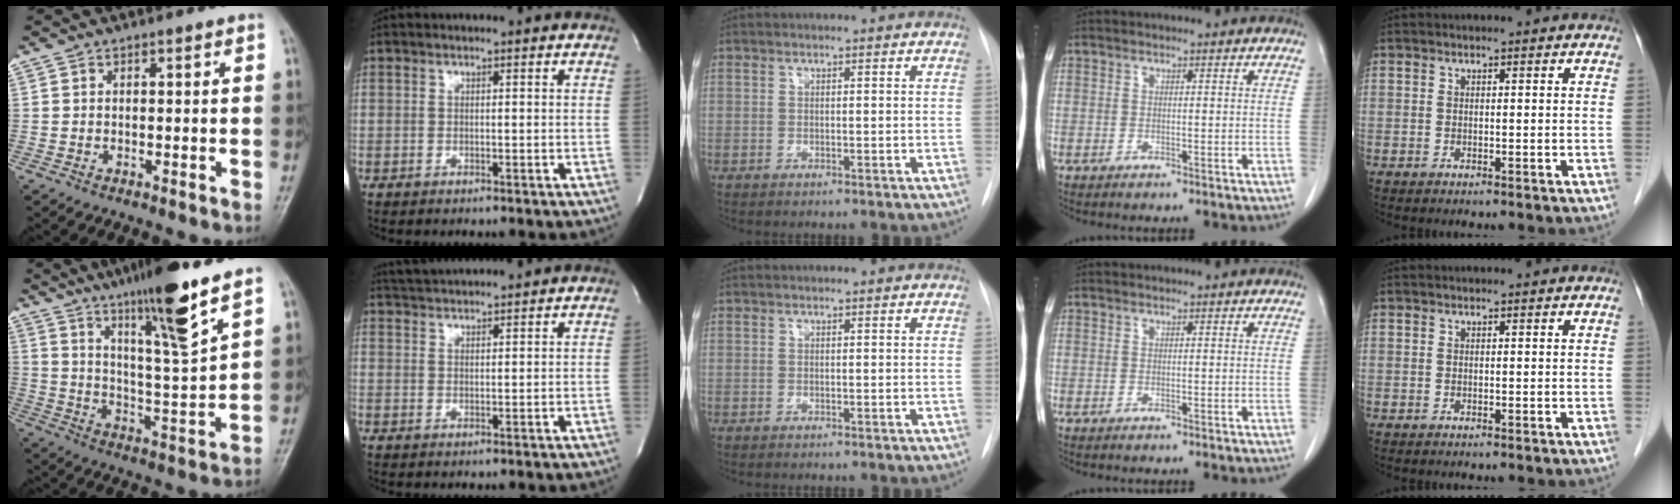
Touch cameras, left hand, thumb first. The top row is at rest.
{"thumb": {"total": 16.2, "force": [10.7, 0.8, 12.1], "torque": [-0.199, -0.059, 0.181]}, "index": {"total": 6.4, "force": [6.2, -0.2, 1.5], "torque": [-0.037, 0.030, 0.102]}}